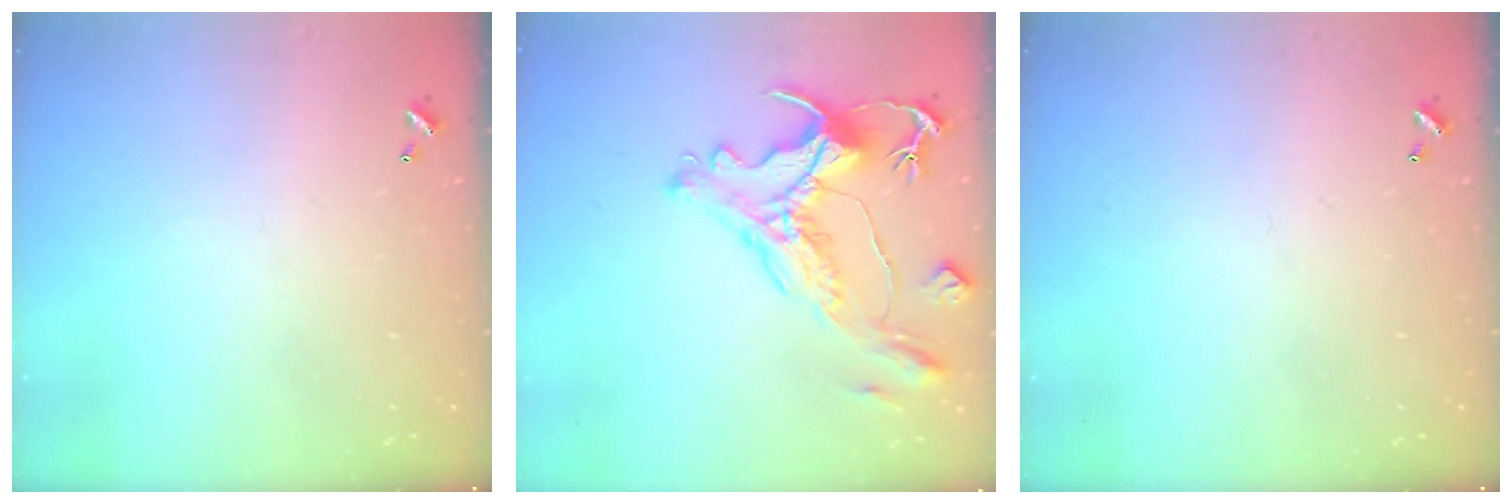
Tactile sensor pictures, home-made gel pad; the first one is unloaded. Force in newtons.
{"total": 3.1, "press": 2.8, "slide": 1.4}
{"total": 0.0}